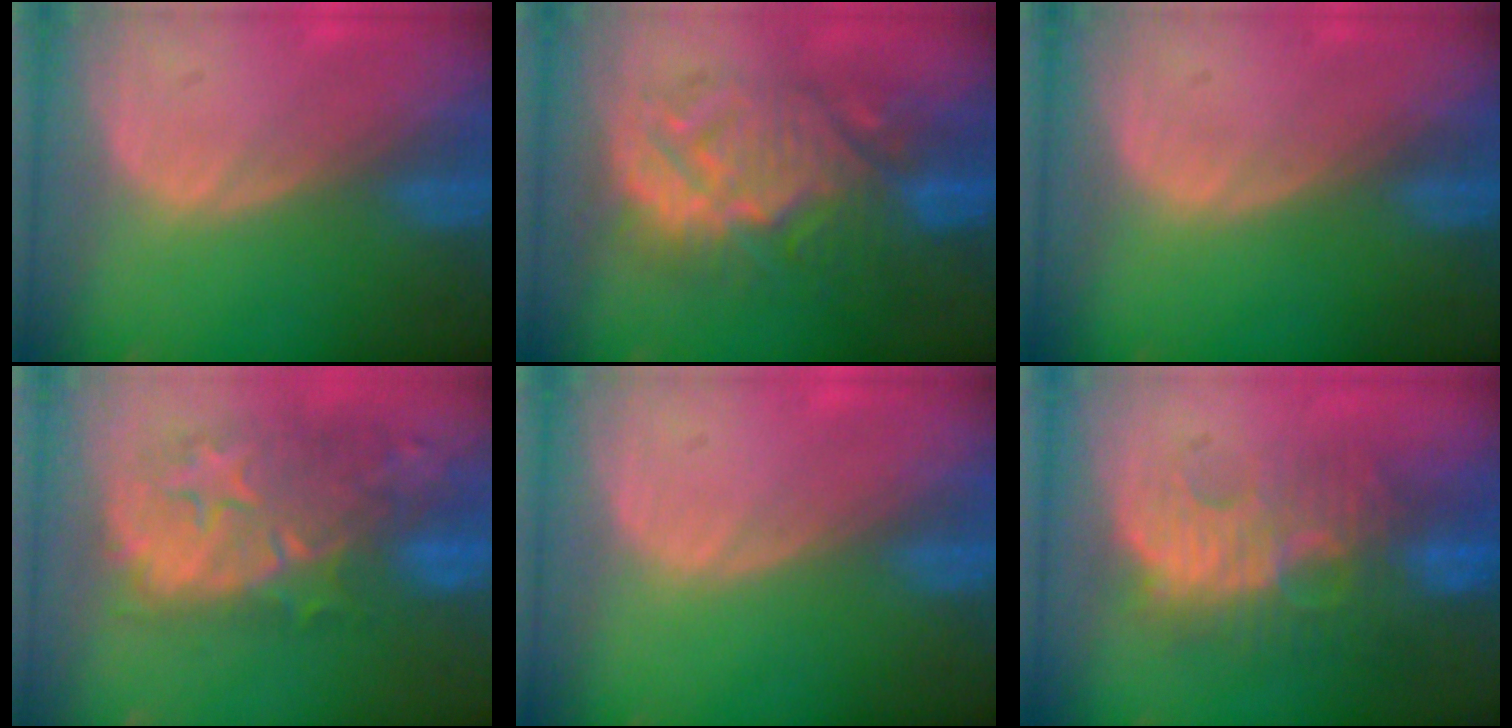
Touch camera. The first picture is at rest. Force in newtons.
{"total": 10.3, "press": 10.3, "slide": 0.6}
{"total": 0.0}
{"total": 11.6, "press": 10.7, "slide": 4.5}
{"total": 0.0}
{"total": 9.7, "press": 9.4, "slide": 2.5}